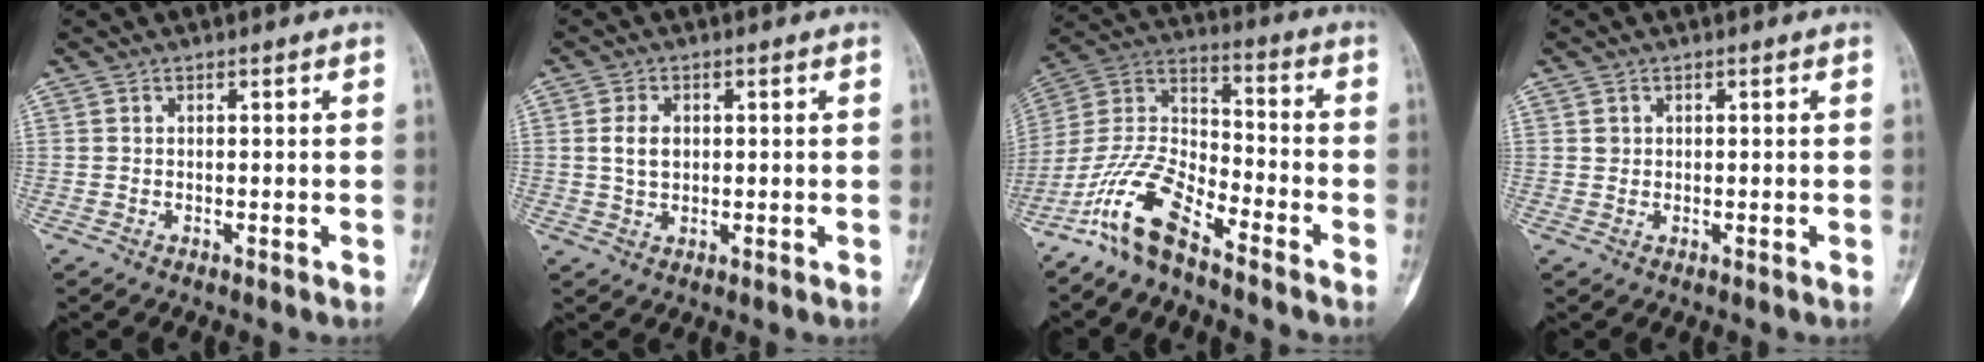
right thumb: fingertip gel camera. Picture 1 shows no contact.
{"total": 3.8, "force": [0.6, 2.6, 2.8], "torque": [-0.042, -0.001, 0.012]}
{"total": 13.1, "force": [-9.5, 4.3, 7.9], "torque": [-0.162, 0.070, -0.196]}
{"total": 1.1, "force": [0.4, 1.0, 0.3], "torque": [0.004, 0.000, 0.008]}